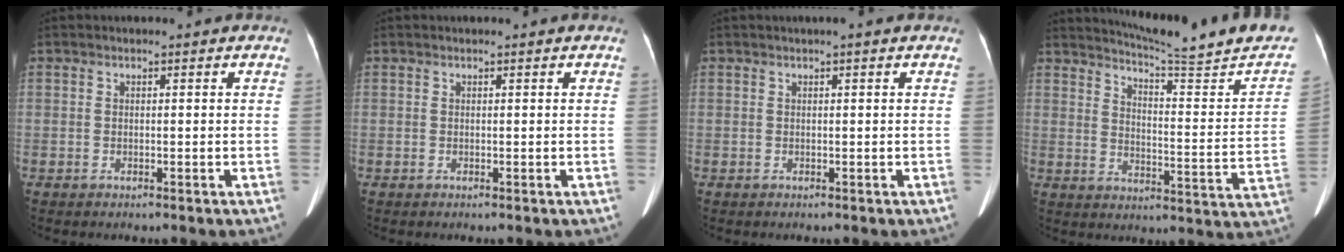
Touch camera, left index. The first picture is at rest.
{"total": 0.0}
{"total": 0.6, "force": [0.3, -0.1, 0.5], "torque": [-0.011, 0.009, 0.007]}
{"total": 20.9, "force": [19.0, -0.5, 8.8], "torque": [-0.129, -0.081, 0.237]}